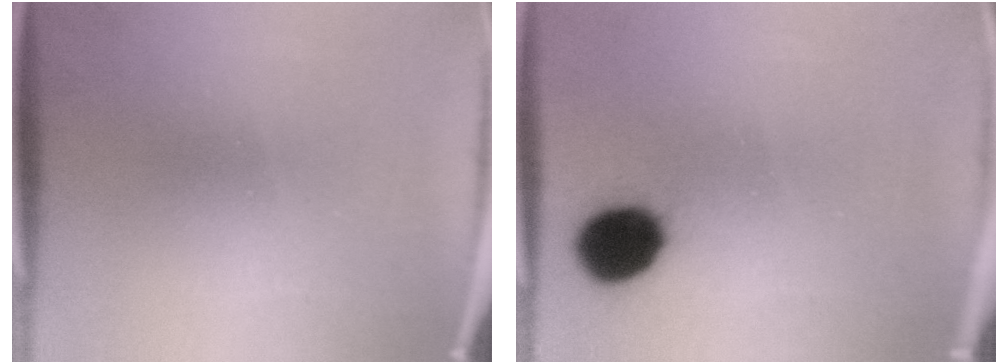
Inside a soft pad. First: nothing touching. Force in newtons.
{"total": 10.7}